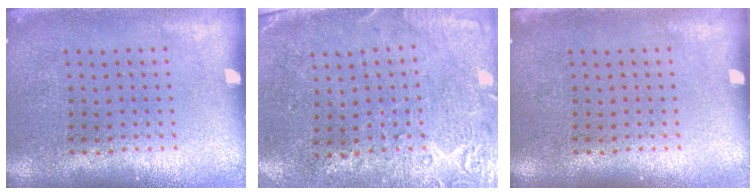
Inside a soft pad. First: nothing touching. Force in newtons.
{"total": 2.8, "press": 2.4, "slide": 1.5}
{"total": 0.0}